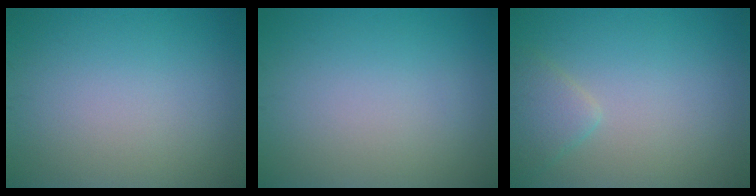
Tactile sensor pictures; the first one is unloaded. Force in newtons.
{"total": 0.0}
{"total": 2.1, "press": 2.1, "slide": 0.1}